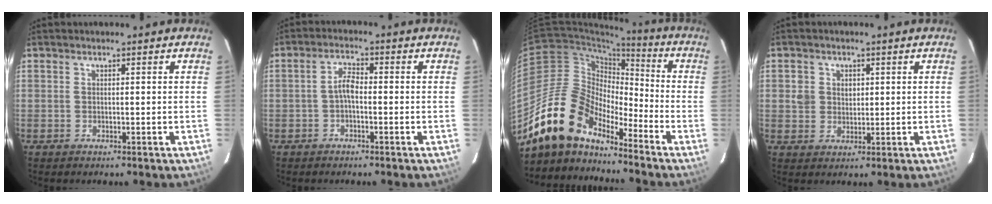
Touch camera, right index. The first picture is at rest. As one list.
[{"total": 2.8, "force": [-1.0, 1.1, 2.4], "torque": [-0.050, 0.011, -0.021]}, {"total": 15.7, "force": [-13.0, 5.8, 6.7], "torque": [-0.121, 0.009, -0.250]}, {"total": 3.9, "force": [0.6, 3.7, 1.1], "torque": [-0.018, 0.011, 0.011]}]